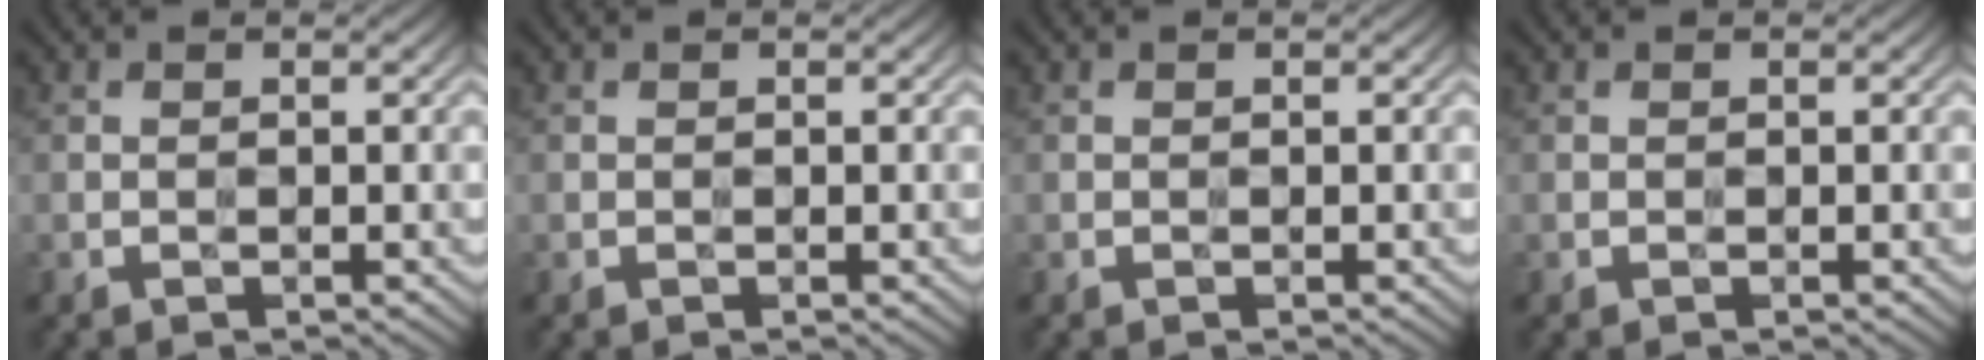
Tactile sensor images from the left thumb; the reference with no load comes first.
{"total": 0.0}
{"total": 0.0}
{"total": 0.0}